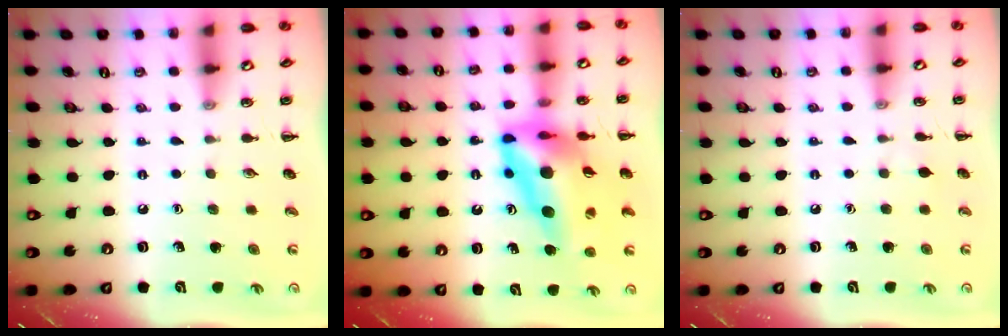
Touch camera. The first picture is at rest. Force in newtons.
{"total": 18.9, "press": 18.0, "slide": 5.8}
{"total": 2.8, "press": 2.6, "slide": 1.1}